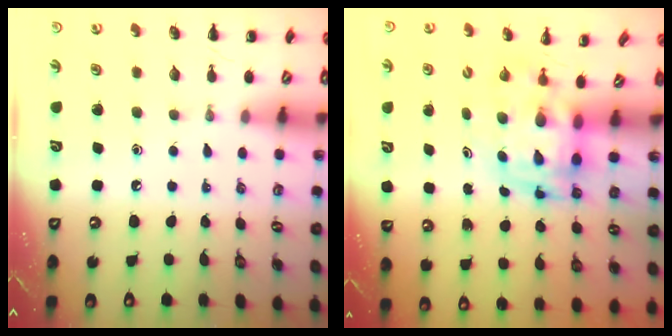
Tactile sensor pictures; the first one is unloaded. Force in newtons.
{"total": 3.6, "press": 3.5, "slide": 0.7}